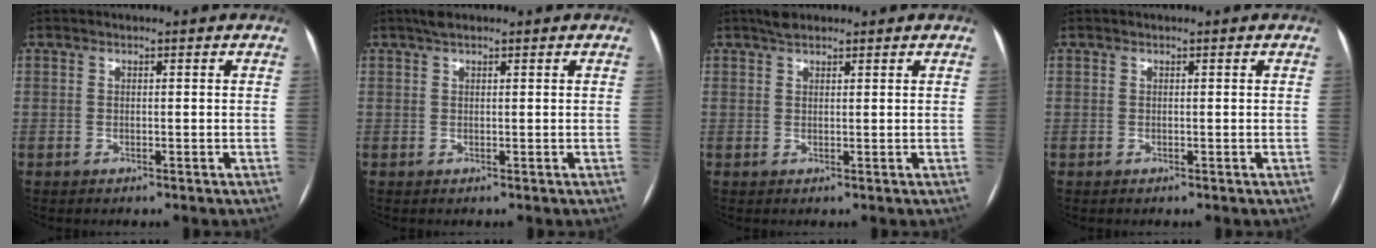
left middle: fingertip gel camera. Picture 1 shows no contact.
{"total": 1.9, "force": [1.3, 0.6, 1.2], "torque": [-0.024, 0.018, 0.022]}
{"total": 2.3, "force": [1.9, 0.9, 1.0], "torque": [-0.018, 0.013, 0.031]}
{"total": 0.0}